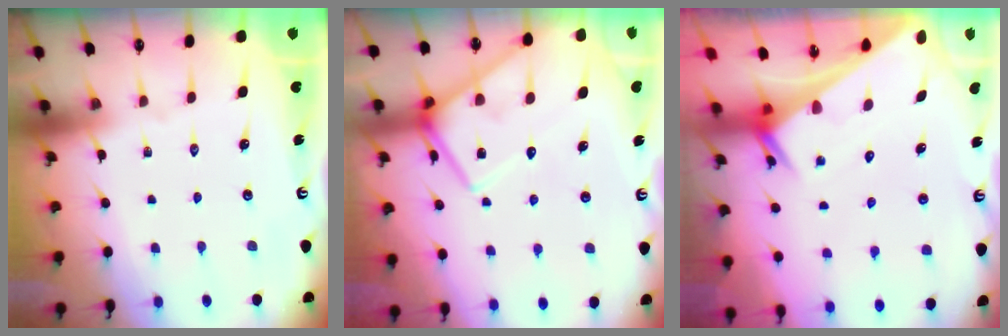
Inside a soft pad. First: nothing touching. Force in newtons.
{"total": 12.8, "press": 12.8, "slide": 0.9}
{"total": 2.7, "press": 2.7, "slide": 0.1}